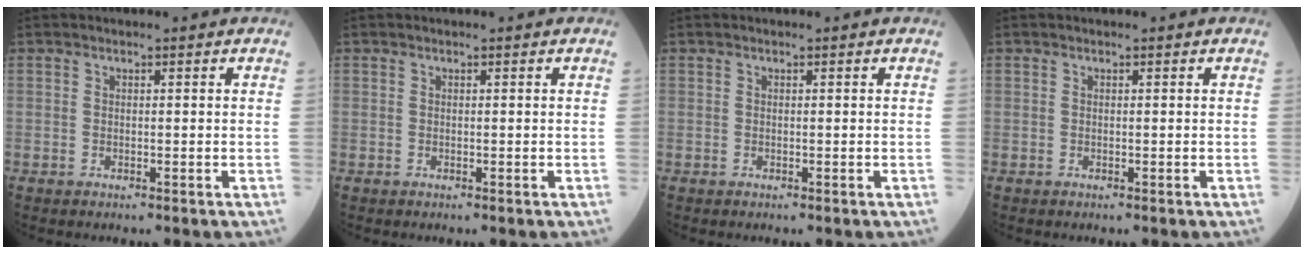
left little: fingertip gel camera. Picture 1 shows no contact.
{"total": 0.0}
{"total": 0.0}
{"total": 0.0}